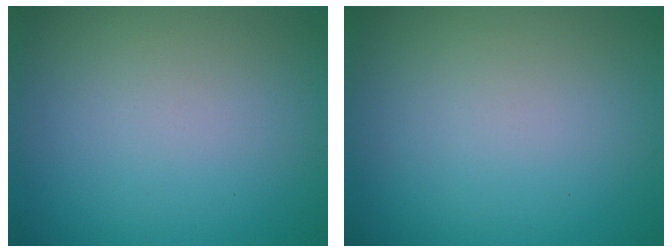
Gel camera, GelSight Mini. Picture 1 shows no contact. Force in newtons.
{"total": 0.0}